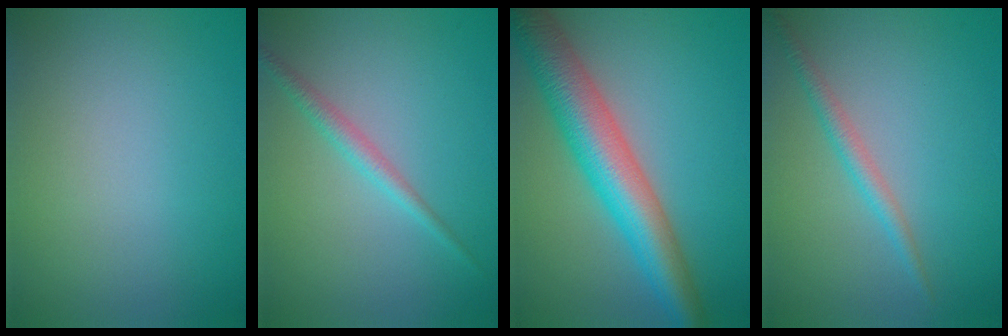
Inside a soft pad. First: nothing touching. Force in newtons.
{"total": 1.8, "press": 1.8, "slide": 0.0}
{"total": 8.3, "press": 8.3, "slide": 0.3}
{"total": 1.9, "press": 1.9, "slide": 0.1}